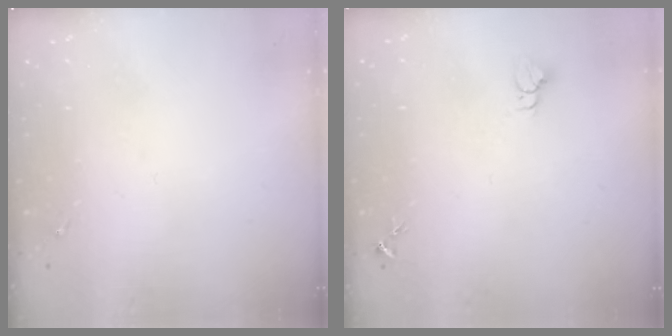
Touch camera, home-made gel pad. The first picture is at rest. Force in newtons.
{"total": 3.0, "press": 3.0, "slide": 0.1}